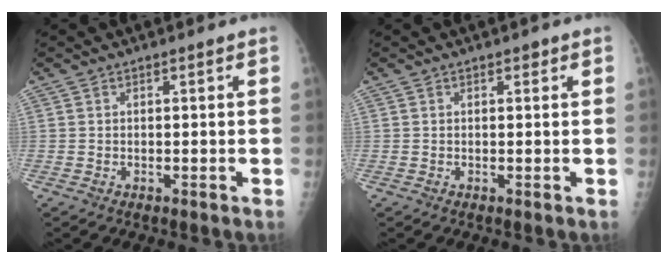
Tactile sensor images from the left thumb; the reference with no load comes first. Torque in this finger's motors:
{"motor_torque": [0.15, 0.04, 0.09, 0.03, 0.01]}